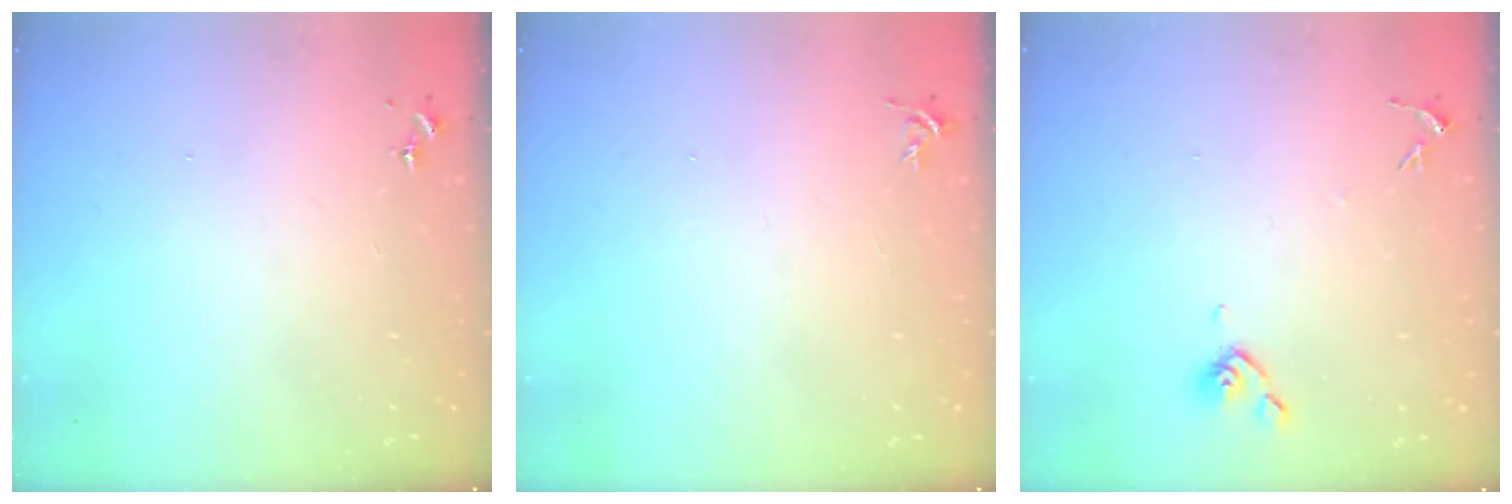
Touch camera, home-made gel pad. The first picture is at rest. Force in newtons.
{"total": 3.7, "press": 3.7, "slide": 0.5}
{"total": 5.8, "press": 5.8, "slide": 0.7}